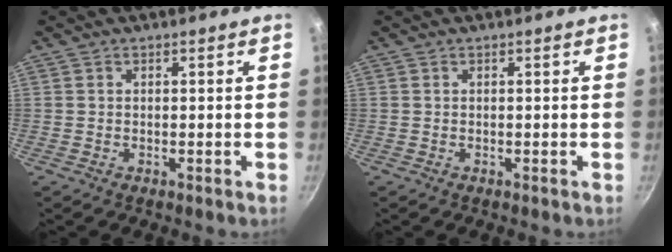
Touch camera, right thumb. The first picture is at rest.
{"total": 0.0}